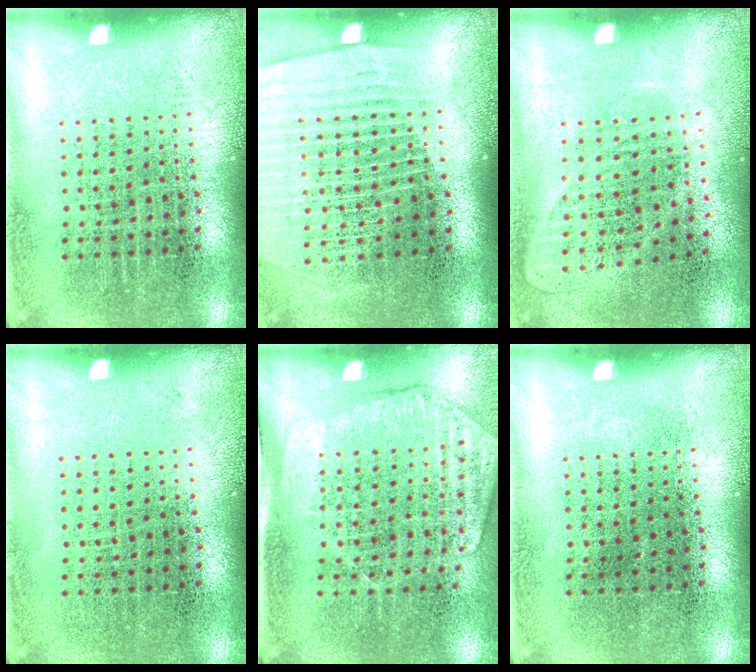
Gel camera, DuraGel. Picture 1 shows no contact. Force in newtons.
{"total": 1.5, "press": 1.4, "slide": 0.5}
{"total": 0.9, "press": 0.9, "slide": 0.3}
{"total": 0.0}
{"total": 1.7, "press": 1.4, "slide": 0.9}
{"total": 0.0}